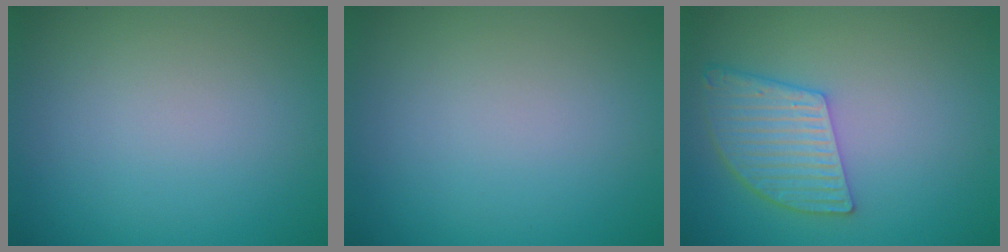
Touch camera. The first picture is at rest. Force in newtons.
{"total": 0.0}
{"total": 5.1, "press": 4.2, "slide": 2.9}